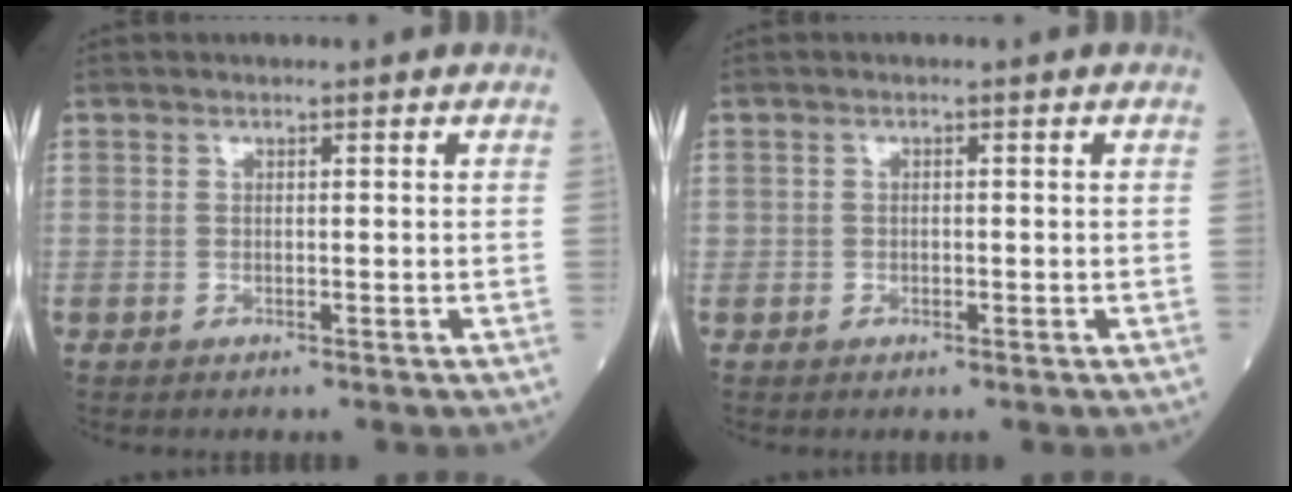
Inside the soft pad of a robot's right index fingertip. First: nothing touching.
{"total": 0.6, "force": [-0.3, 0.5, 0.1], "torque": [0.004, 0.002, -0.005]}